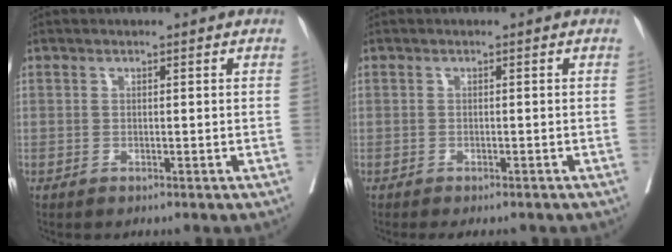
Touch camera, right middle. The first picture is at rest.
{"total": 4.1, "force": [-3.5, 1.5, 1.6], "torque": [-0.009, -0.006, -0.045]}